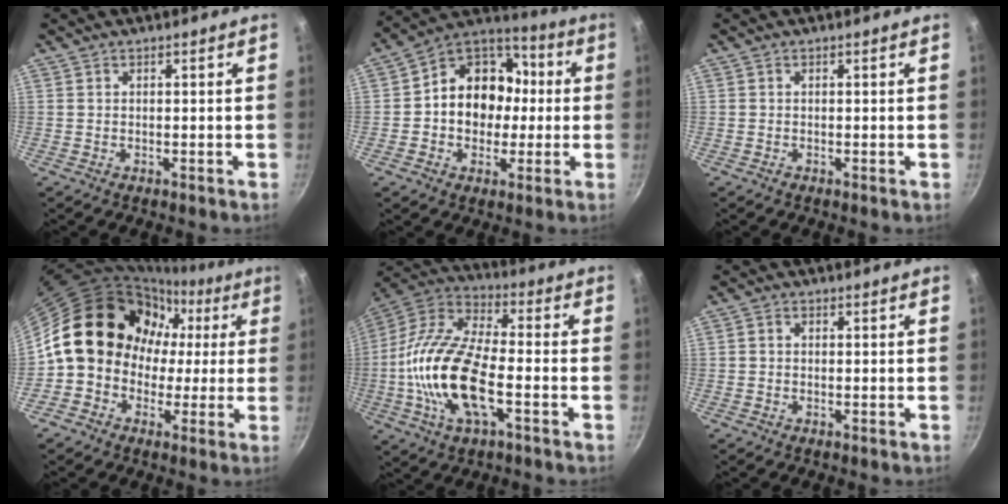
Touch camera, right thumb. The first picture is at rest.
{"total": 15.5, "force": [-0.4, 12.8, 8.8], "torque": [-0.093, 0.039, -0.023]}
{"total": 0.0}
{"total": 17.5, "force": [0.3, 15.2, 8.8], "torque": [-0.095, 0.049, -0.007]}
{"total": 19.6, "force": [-4.1, 8.3, 17.2], "torque": [-0.331, 0.033, -0.095]}
{"total": 1.1, "force": [-0.1, 1.0, 0.6], "torque": [-0.012, 0.006, -0.002]}